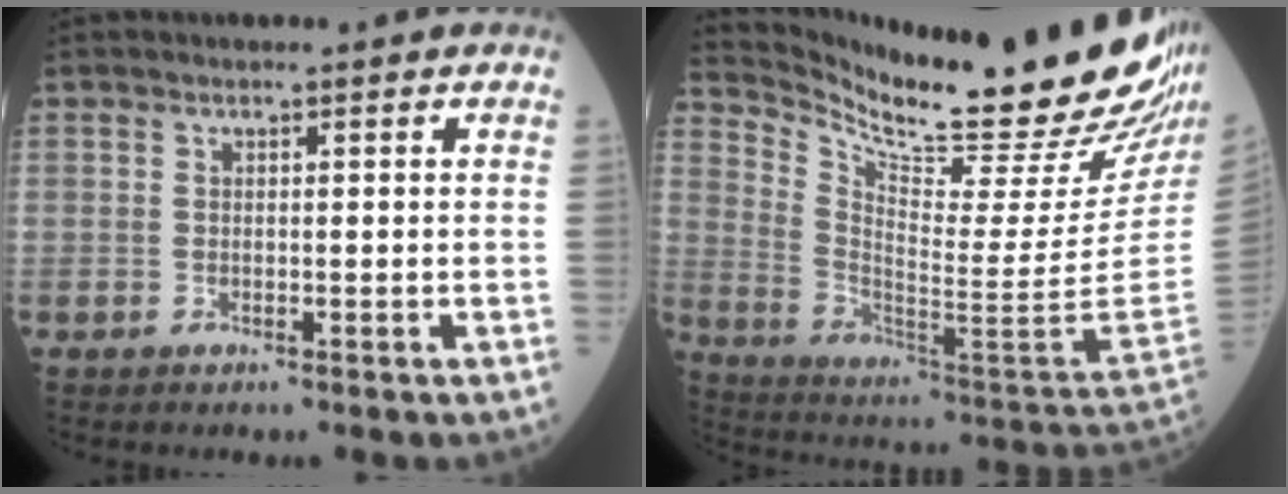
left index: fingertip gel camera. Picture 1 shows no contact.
{"total": 27.7, "force": [24.1, 1.1, 13.7], "torque": [-0.242, -0.112, 0.345]}